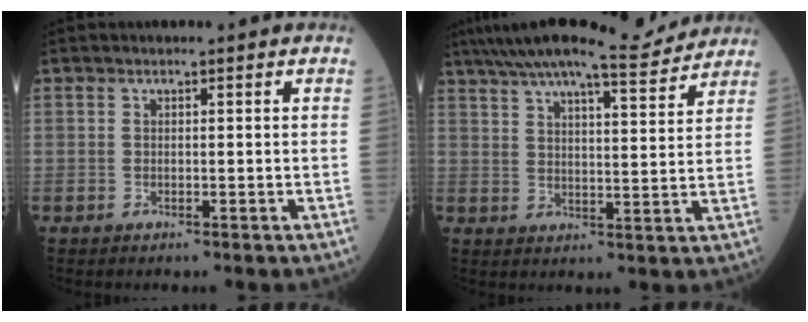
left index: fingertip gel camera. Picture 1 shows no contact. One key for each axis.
{"total": 14.4, "fx": 13.1, "fy": 1.1, "fz": 5.8, "tx": -0.101, "ty": 0.009, "tz": 0.191}